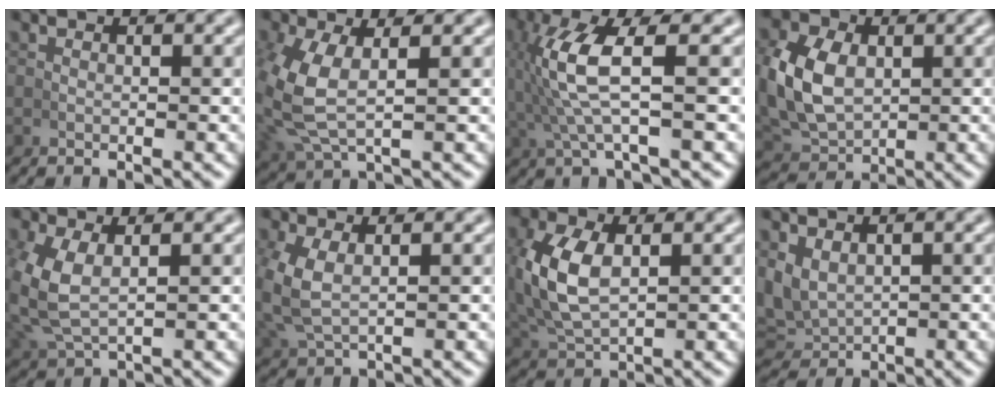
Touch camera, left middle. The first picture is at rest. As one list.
[{"total": 5.0, "force": [0.7, 2.8, 4.1], "torque": [-0.118, -0.011, 0.027]}, {"total": 6.2, "force": [0.6, 1.8, 6.0], "torque": [-0.129, 0.012, 0.013]}, {"total": 7.3, "force": [0.3, 5.5, 4.7], "torque": [-0.116, -0.019, 0.024]}, {"total": 4.2, "force": [0.7, 2.7, 3.1], "torque": [-0.098, -0.009, 0.029]}, {"total": 3.7, "force": [0.5, 2.4, 2.7], "torque": [-0.085, -0.010, 0.024]}, {"total": 5.6, "force": [1.0, 3.4, 4.3], "torque": [-0.111, -0.005, 0.032]}, {"total": 5.0, "force": [0.4, 4.3, 2.6], "torque": [-0.087, -0.032, 0.030]}]